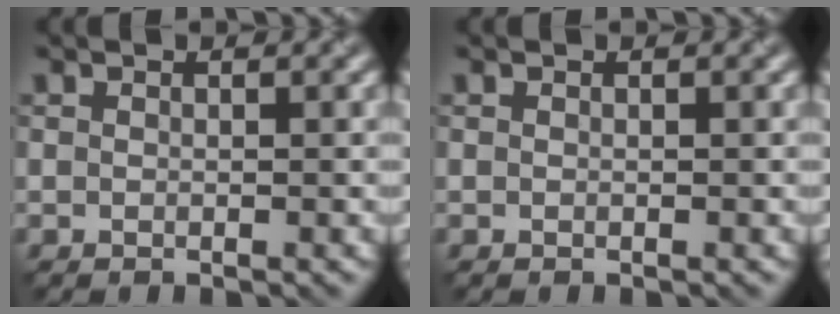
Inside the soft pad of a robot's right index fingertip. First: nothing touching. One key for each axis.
{"total": 0.0}